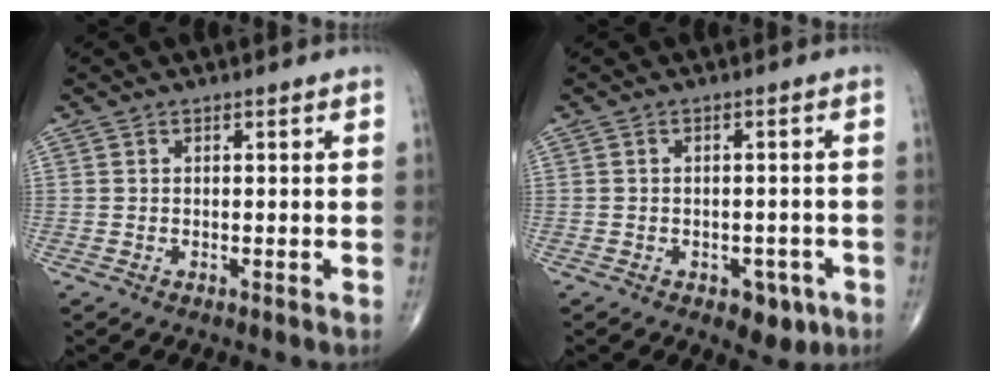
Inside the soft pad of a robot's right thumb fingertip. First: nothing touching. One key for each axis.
{"total": 4.8, "fx": -2.4, "fy": 3.0, "fz": 2.9, "tx": -0.015, "ty": 0.011, "tz": -0.027}